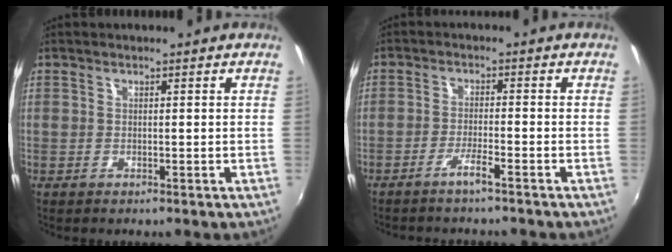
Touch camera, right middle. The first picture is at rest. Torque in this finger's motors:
{"motor_torque": [1.06, -1.08, 0.11, 0.07]}